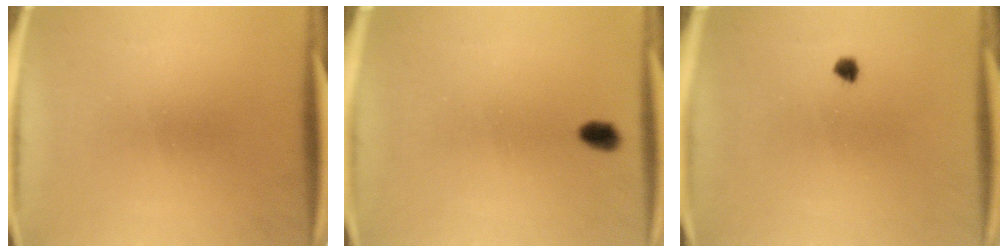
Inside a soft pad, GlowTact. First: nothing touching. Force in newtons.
{"total": 2.7}
{"total": 1.3}